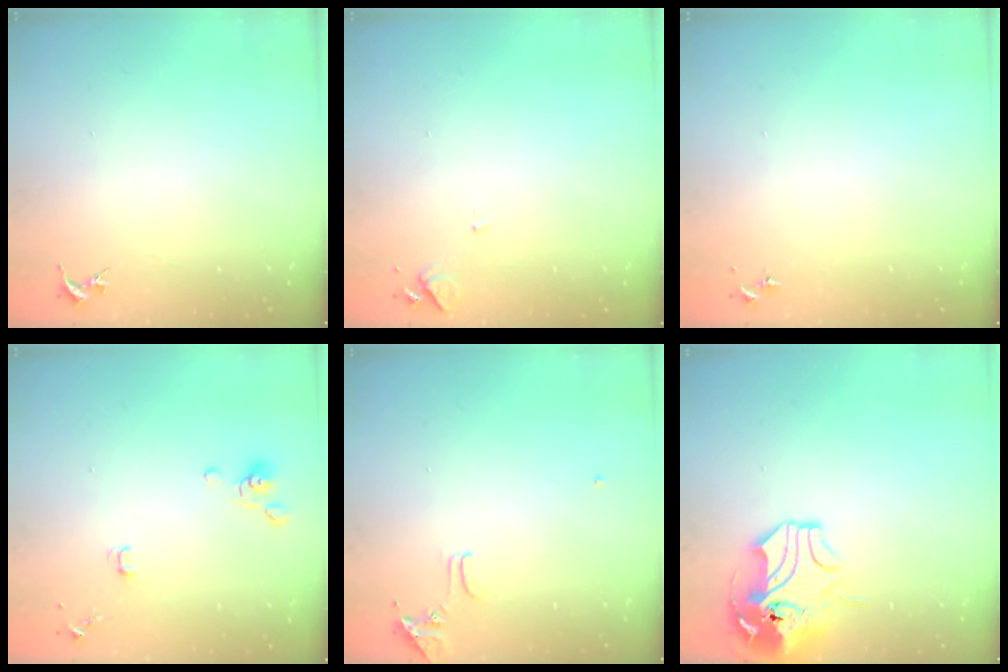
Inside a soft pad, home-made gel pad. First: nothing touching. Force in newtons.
{"total": 6.1, "press": 6.0, "slide": 0.8}
{"total": 0.0}
{"total": 4.7, "press": 4.2, "slide": 2.2}
{"total": 8.0, "press": 7.9, "slide": 0.7}
{"total": 12.0, "press": 11.8, "slide": 2.2}